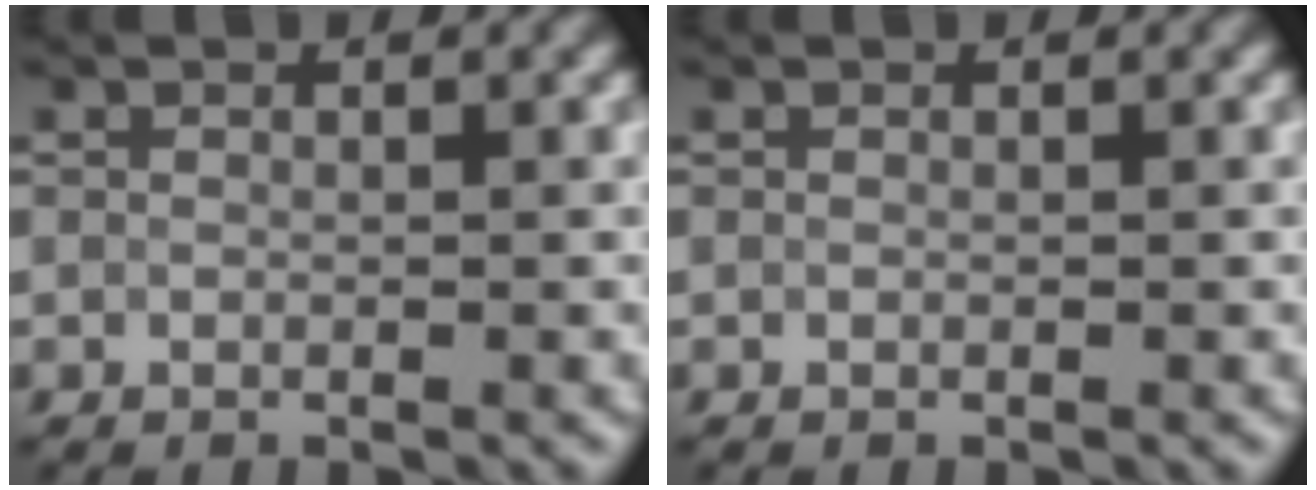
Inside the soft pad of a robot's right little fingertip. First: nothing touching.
{"total": 0.0}